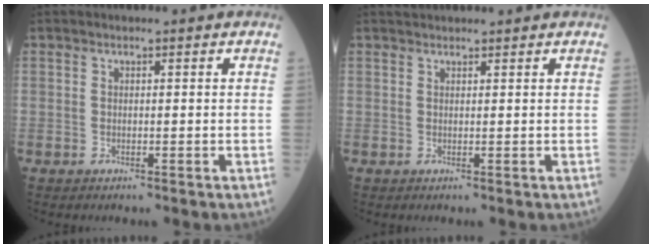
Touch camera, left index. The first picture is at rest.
{"total": 4.2, "force": [4.0, 0.8, 1.1], "torque": [-0.014, 0.033, 0.054]}